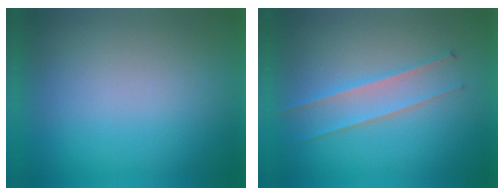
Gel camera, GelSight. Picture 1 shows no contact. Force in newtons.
{"total": 2.0}